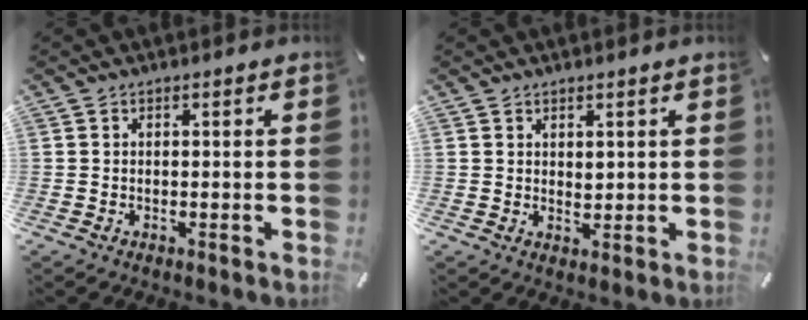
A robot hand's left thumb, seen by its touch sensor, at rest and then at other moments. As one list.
[{"total": 1.6, "force": [1.0, 0.9, 0.9], "torque": [-0.002, -0.006, 0.015]}]